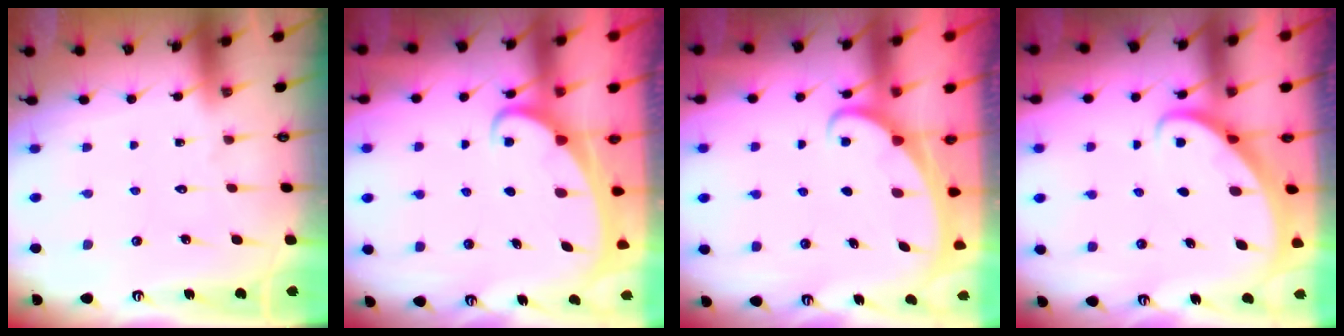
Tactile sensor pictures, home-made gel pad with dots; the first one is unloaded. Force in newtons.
{"total": 2.2, "press": 2.2, "slide": 0.2}
{"total": 1.9, "press": 1.9, "slide": 0.3}
{"total": 2.6, "press": 2.6, "slide": 0.2}